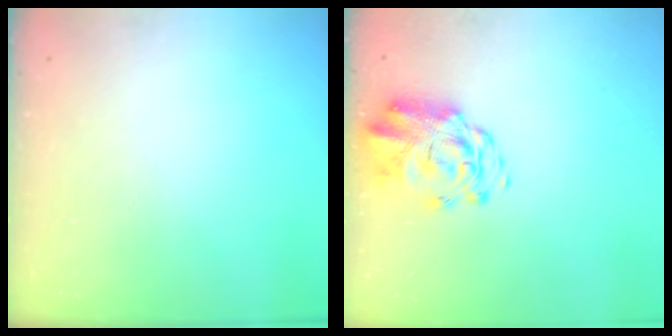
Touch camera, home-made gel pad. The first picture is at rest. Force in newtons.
{"total": 3.9, "press": 3.6, "slide": 1.5}